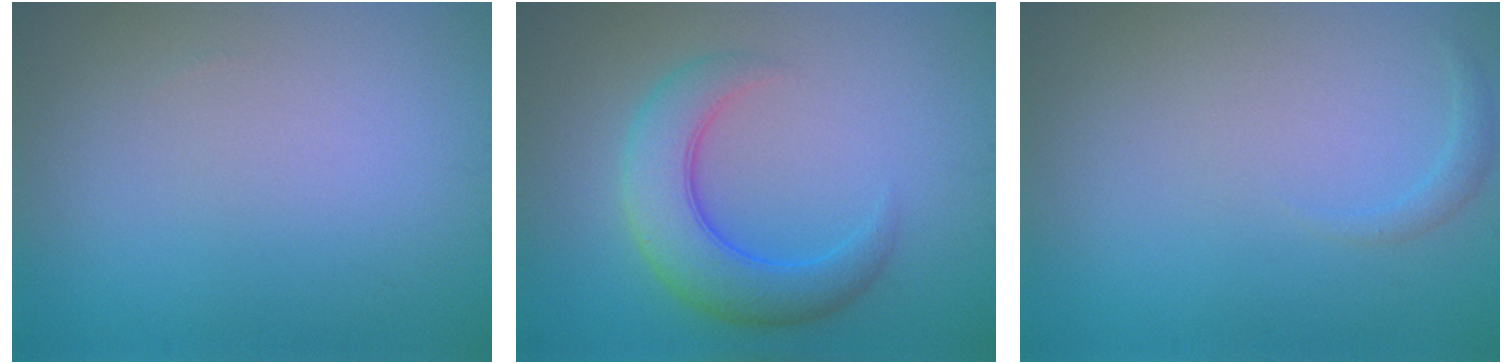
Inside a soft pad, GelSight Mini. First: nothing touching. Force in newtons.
{"total": 5.8, "press": 5.8, "slide": 0.2}
{"total": 0.8, "press": 0.8, "slide": 0.1}